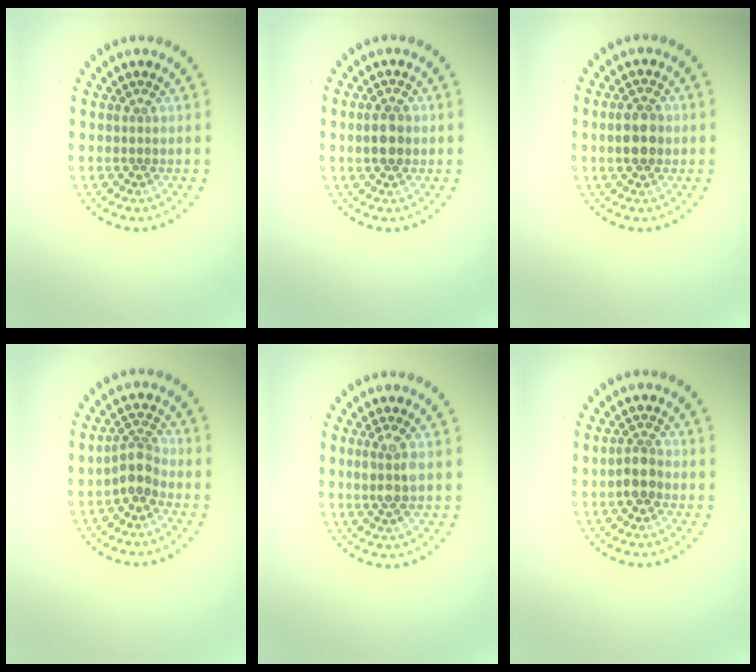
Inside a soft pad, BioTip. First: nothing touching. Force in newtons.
{"total": 2.4, "press": 2.4, "slide": 0.2}
{"total": 3.1, "press": 3.1, "slide": 0.1}
{"total": 2.5, "press": 2.0, "slide": 1.6}
{"total": 2.3, "press": 2.1, "slide": 1.1}
{"total": 2.1, "press": 1.9, "slide": 0.8}